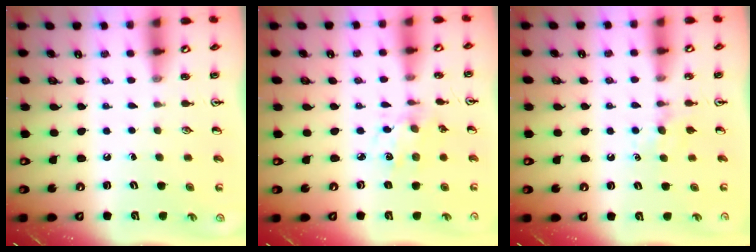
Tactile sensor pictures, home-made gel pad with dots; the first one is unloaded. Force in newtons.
{"total": 3.1, "press": 3.0, "slide": 1.0}
{"total": 4.1, "press": 4.1, "slide": 0.6}